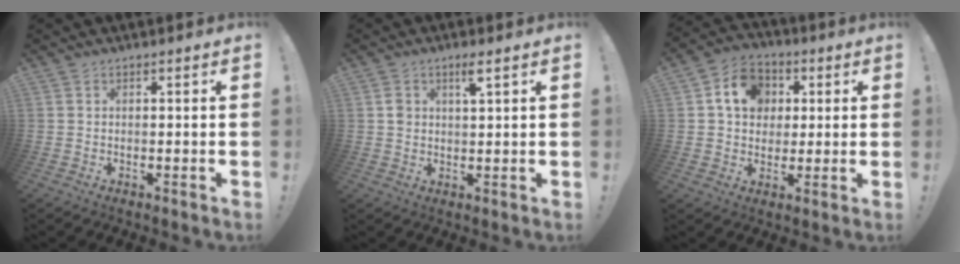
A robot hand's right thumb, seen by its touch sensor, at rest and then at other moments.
{"total": 4.4, "force": [2.1, 2.0, 3.3], "torque": [-0.056, -0.002, 0.036]}
{"total": 12.3, "force": [3.7, 10.2, 5.9], "torque": [-0.092, 0.002, 0.076]}